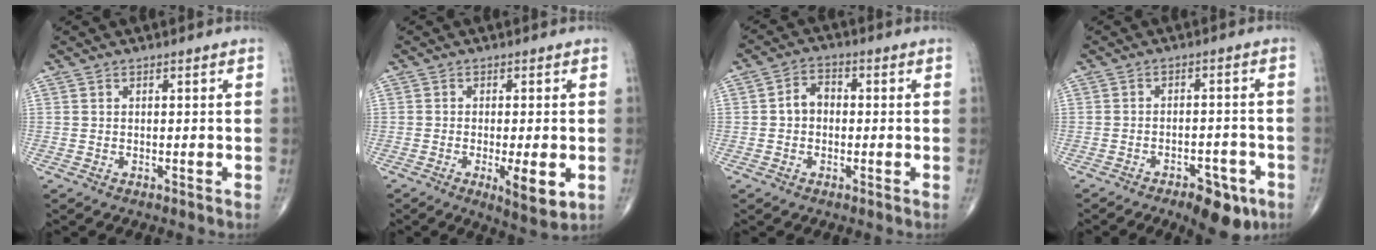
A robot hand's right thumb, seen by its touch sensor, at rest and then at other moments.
{"total": 6.9, "force": [-1.9, 1.9, 6.4], "torque": [-0.099, -0.017, -0.027]}
{"total": 4.3, "force": [-0.2, 3.4, 2.7], "torque": [-0.034, 0.019, -0.013]}
{"total": 8.2, "force": [-5.0, 3.8, 5.4], "torque": [-0.060, 0.026, -0.068]}